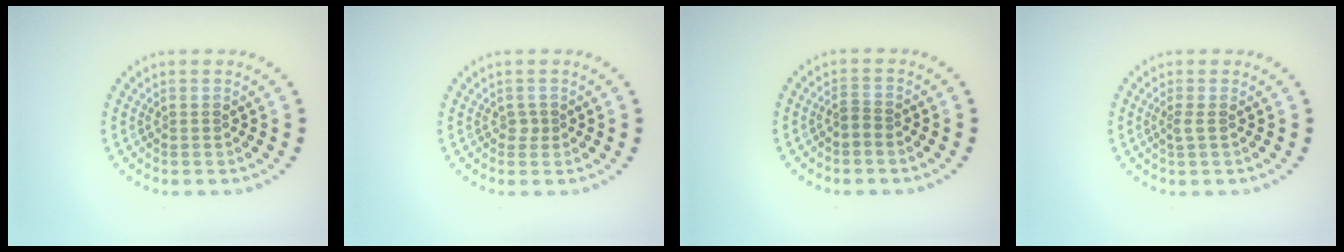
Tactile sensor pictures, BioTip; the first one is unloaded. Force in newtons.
{"total": 0.7, "press": 0.5, "slide": 0.5}
{"total": 1.2, "press": 1.0, "slide": 0.7}
{"total": 1.0, "press": 0.8, "slide": 0.6}